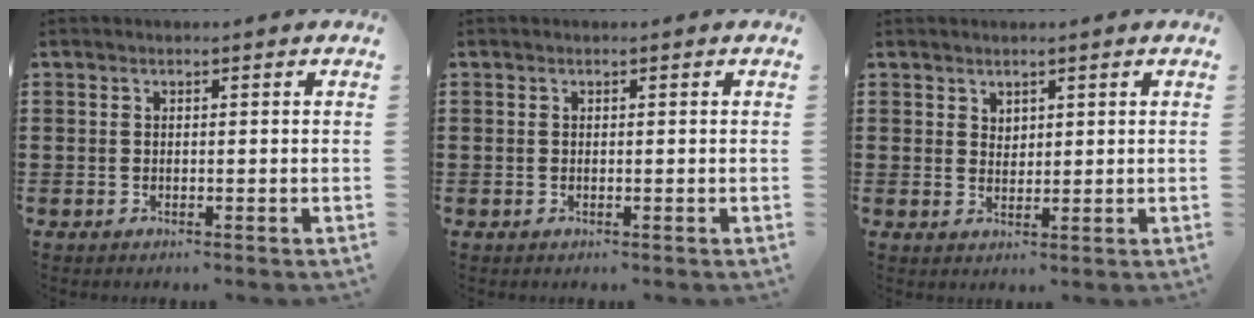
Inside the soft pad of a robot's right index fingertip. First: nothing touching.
{"total": 0.0}
{"total": 1.8, "force": [1.5, 1.0, 0.1], "torque": [-0.003, 0.003, 0.029]}